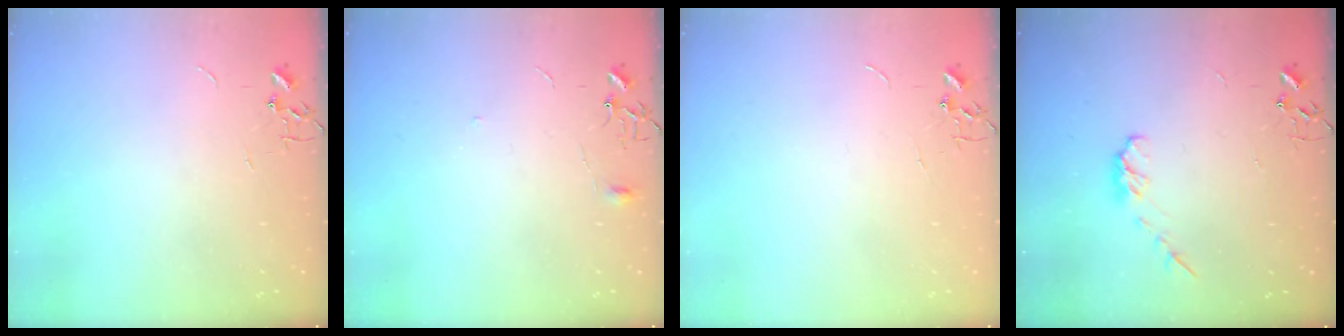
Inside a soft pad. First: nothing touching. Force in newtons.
{"total": 4.6, "press": 4.6, "slide": 0.5}
{"total": 0.0}
{"total": 5.8, "press": 5.8, "slide": 0.7}